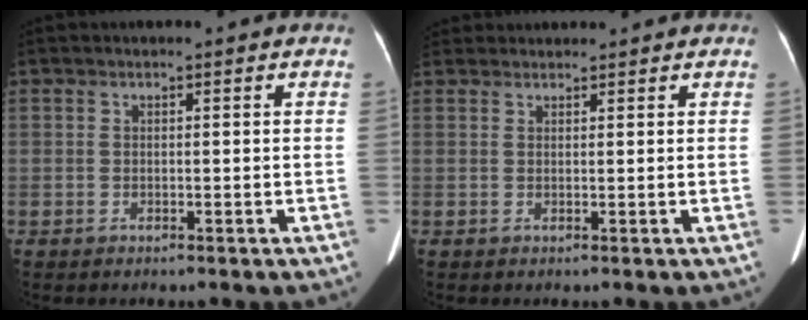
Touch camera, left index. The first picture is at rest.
{"total": 4.7, "force": [4.5, 0.9, 0.8], "torque": [-0.015, 0.035, 0.073]}